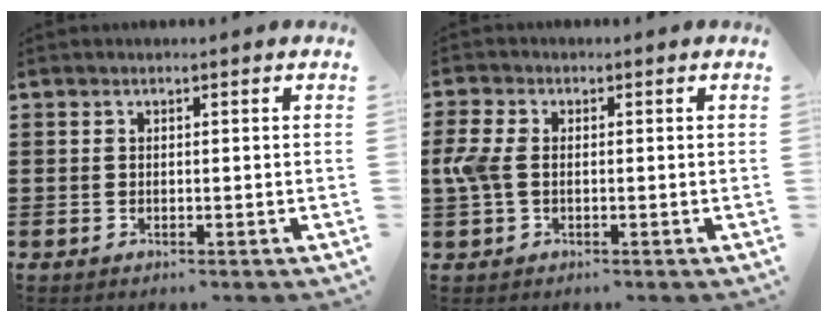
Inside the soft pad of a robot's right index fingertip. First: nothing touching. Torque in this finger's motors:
{"motor_torque": [0.80, -0.23, 0.43, 0.12]}